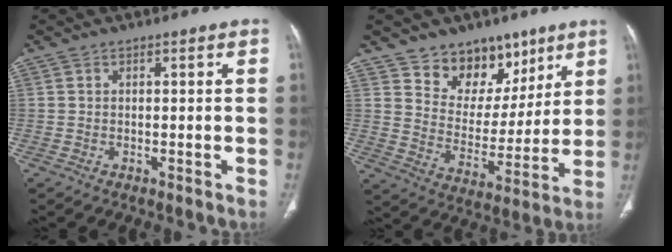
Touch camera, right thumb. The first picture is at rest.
{"total": 13.9, "force": [9.2, 9.2, 4.8], "torque": [-0.019, -0.053, 0.161]}